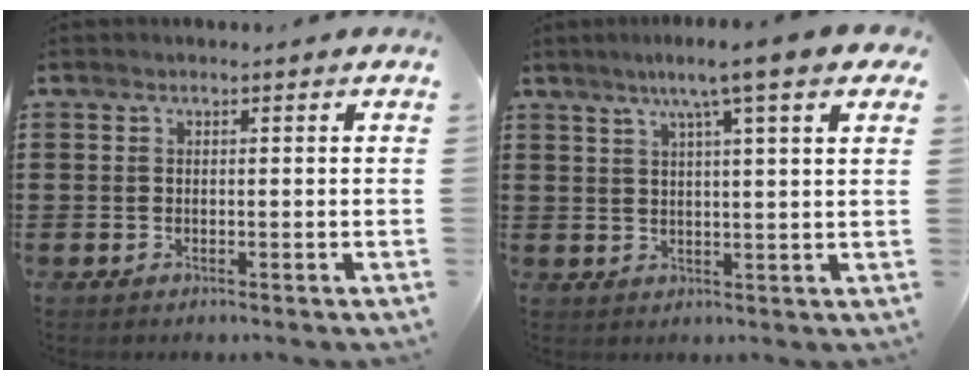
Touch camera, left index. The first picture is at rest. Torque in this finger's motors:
{"motor_torque": [2.14, 0.00, 0.43, 0.21]}